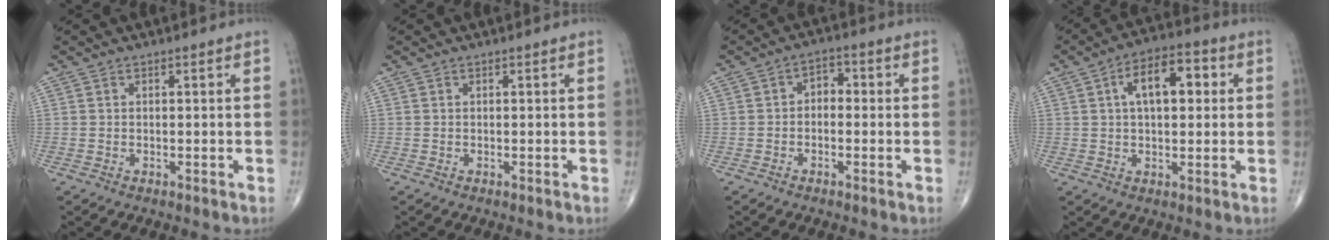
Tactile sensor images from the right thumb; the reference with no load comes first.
{"total": 0.0}
{"total": 3.6, "force": [-0.2, 2.5, 2.6], "torque": [-0.021, 0.016, -0.016]}
{"total": 10.7, "force": [2.5, 5.5, 8.9], "torque": [-0.127, 0.020, 0.033]}